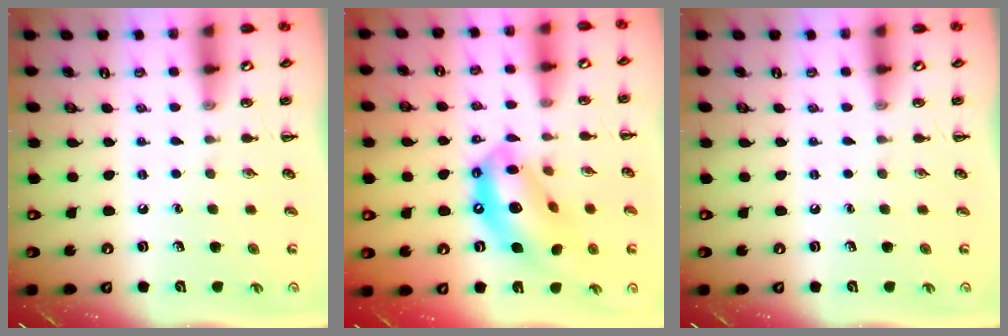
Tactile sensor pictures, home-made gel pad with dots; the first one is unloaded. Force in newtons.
{"total": 16.6, "press": 16.0, "slide": 4.4}
{"total": 0.0}